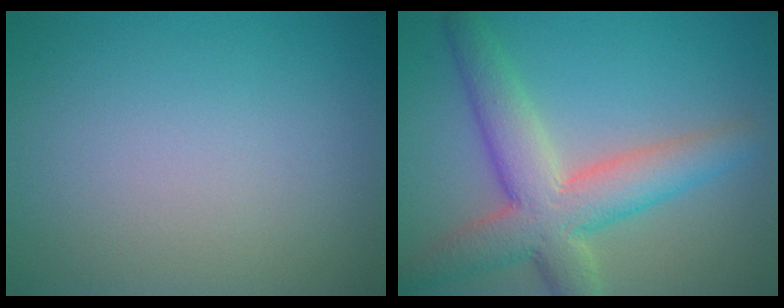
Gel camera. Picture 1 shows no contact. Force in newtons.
{"total": 7.4, "press": 7.4, "slide": 0.5}